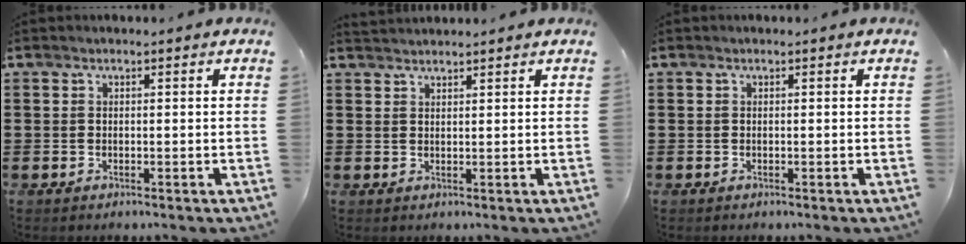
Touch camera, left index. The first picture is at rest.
{"total": 1.5, "force": [1.5, 0.2, 0.0], "torque": [-0.002, 0.002, 0.030]}
{"total": 0.0}